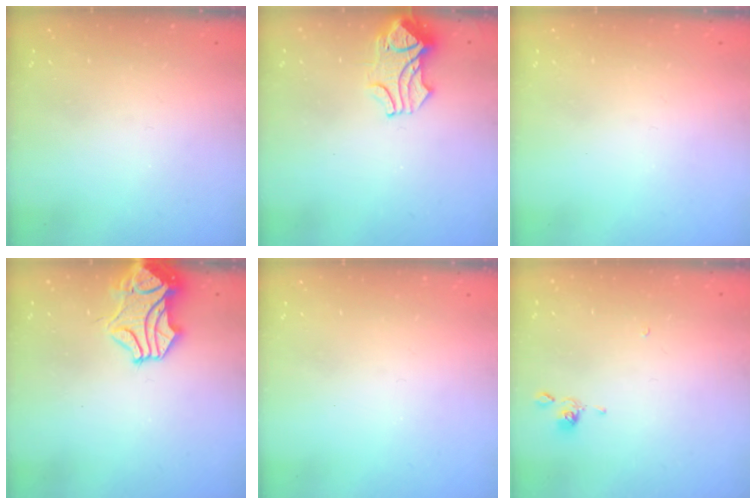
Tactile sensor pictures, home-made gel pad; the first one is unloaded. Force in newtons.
{"total": 2.1, "press": 2.0, "slide": 0.6}
{"total": 0.0}
{"total": 1.8, "press": 0.9, "slide": 1.5}
{"total": 0.0}
{"total": 1.7, "press": 1.7, "slide": 0.3}